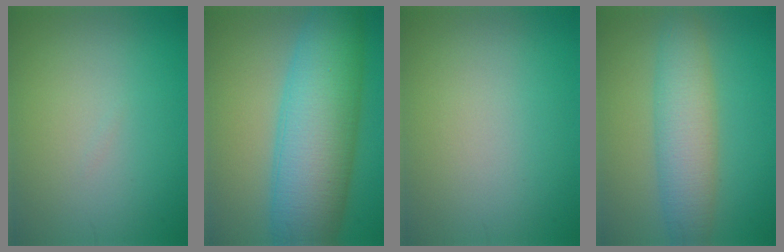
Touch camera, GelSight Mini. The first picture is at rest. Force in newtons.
{"total": 11.9, "press": 11.9, "slide": 0.0}
{"total": 0.0}
{"total": 5.6, "press": 5.6, "slide": 0.1}